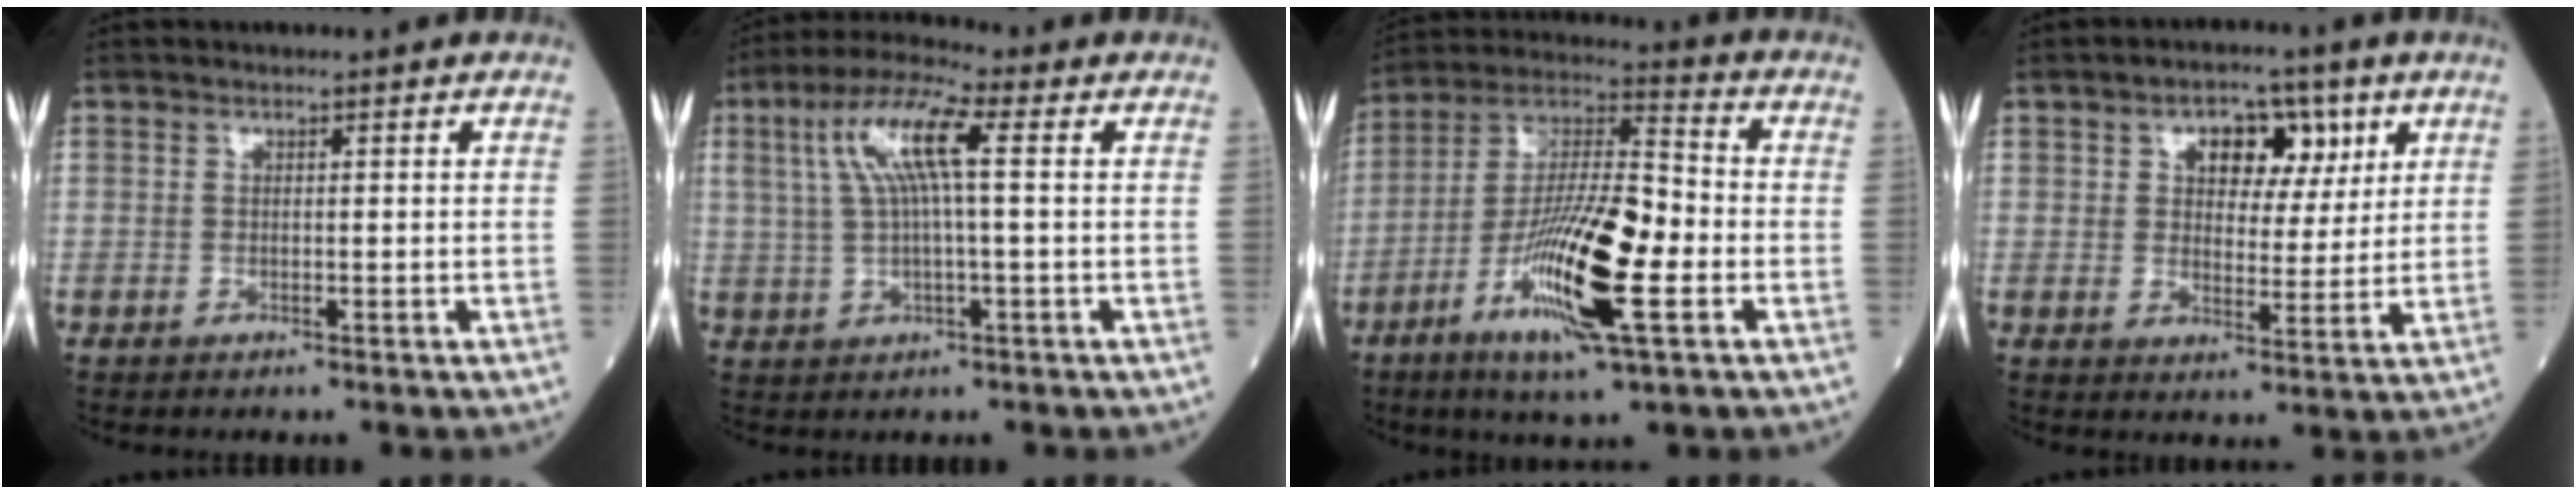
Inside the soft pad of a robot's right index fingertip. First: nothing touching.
{"total": 9.4, "force": [2.3, 1.2, 9.1], "torque": [-0.188, 0.024, 0.042]}
{"total": 17.1, "force": [-5.5, 2.6, 16.0], "torque": [-0.311, -0.010, -0.099]}
{"total": 7.4, "force": [3.3, 4.3, 5.1], "torque": [-0.066, 0.018, 0.050]}